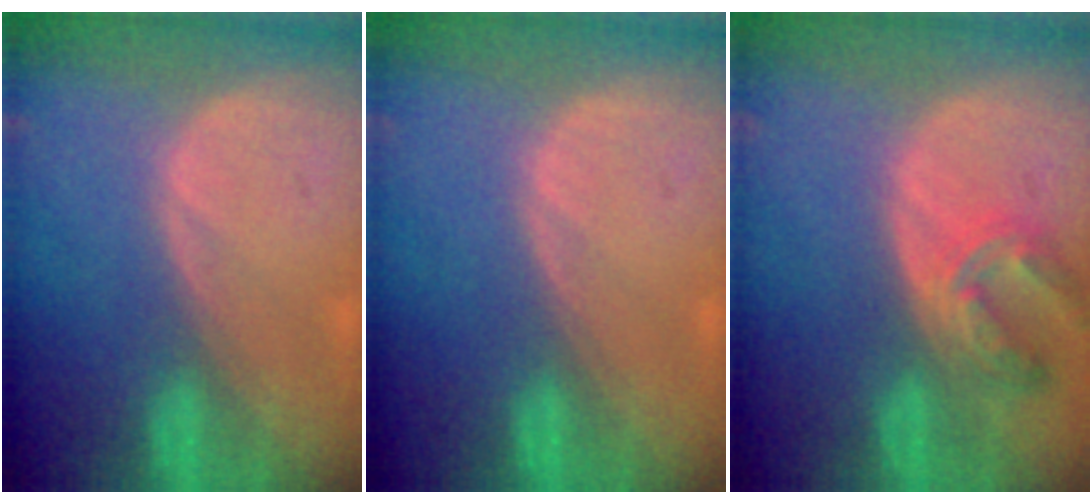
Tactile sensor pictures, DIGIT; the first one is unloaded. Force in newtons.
{"total": 0.0}
{"total": 6.9, "press": 6.3, "slide": 3.0}